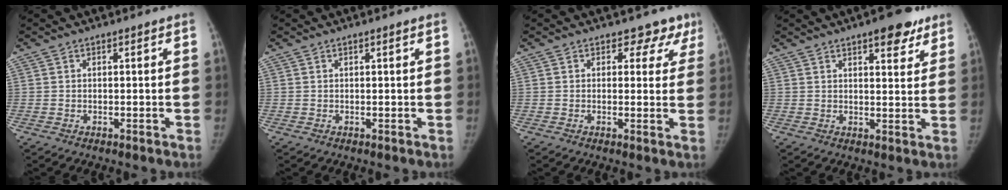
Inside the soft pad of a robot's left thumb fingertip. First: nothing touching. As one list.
[{"total": 0.0}, {"total": 5.2, "force": [3.7, 3.6, 0.5], "torque": [0.038, -0.014, 0.023]}, {"total": 7.6, "force": [4.9, 2.9, 5.1], "torque": [-0.040, -0.022, 0.061]}]